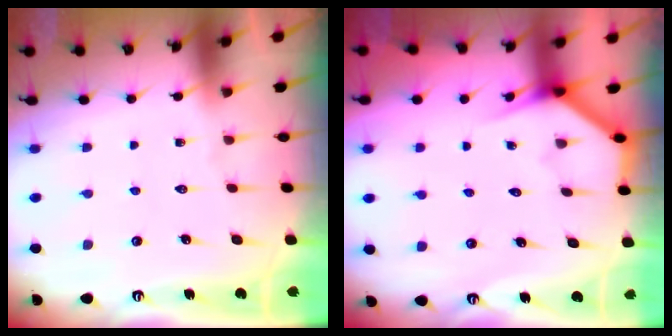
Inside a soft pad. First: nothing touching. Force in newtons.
{"total": 3.7, "press": 3.7, "slide": 0.3}